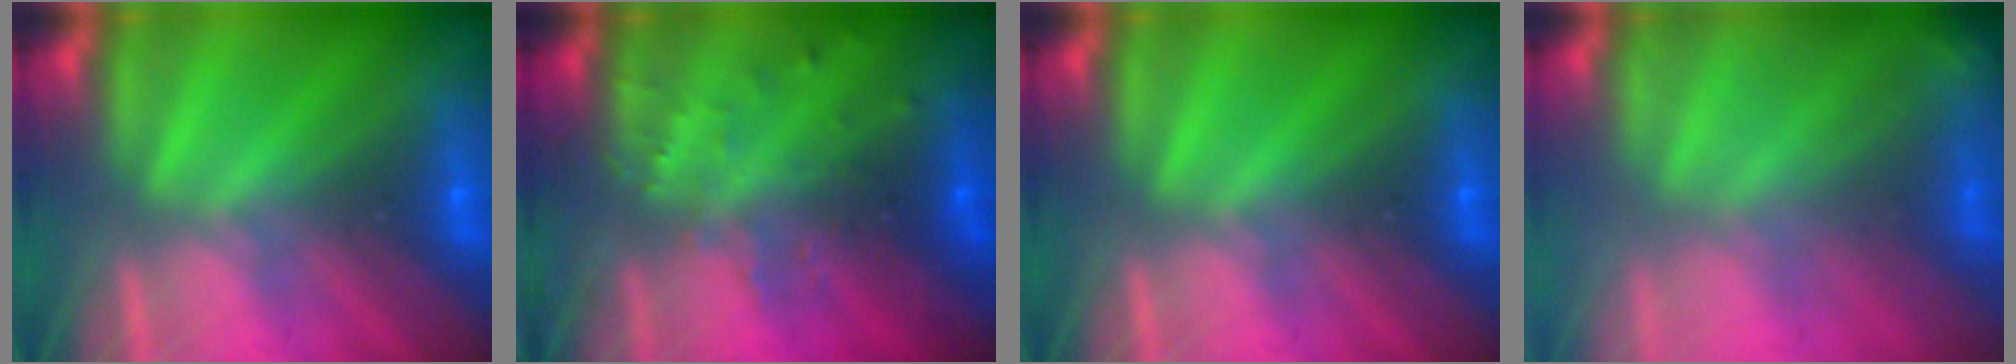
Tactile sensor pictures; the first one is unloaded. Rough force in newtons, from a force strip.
{"total": 3.4}
{"total": 0.0}
{"total": 1.8}